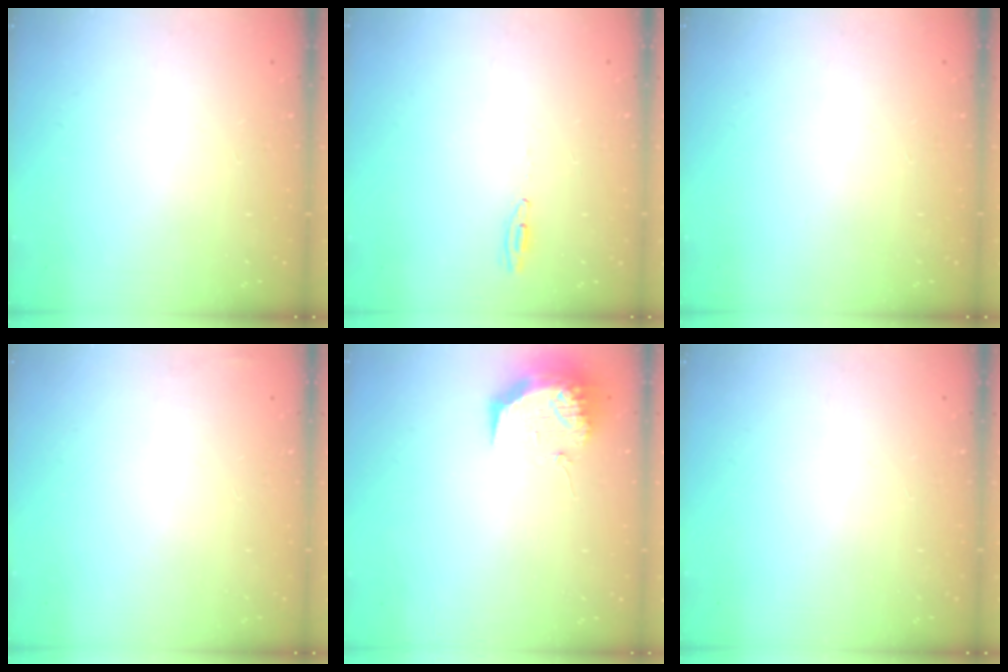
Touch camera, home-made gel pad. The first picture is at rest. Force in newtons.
{"total": 3.0, "press": 2.8, "slide": 1.2}
{"total": 0.0}
{"total": 2.9, "press": 2.4, "slide": 1.6}
{"total": 11.1, "press": 11.1, "slide": 0.8}
{"total": 0.0}